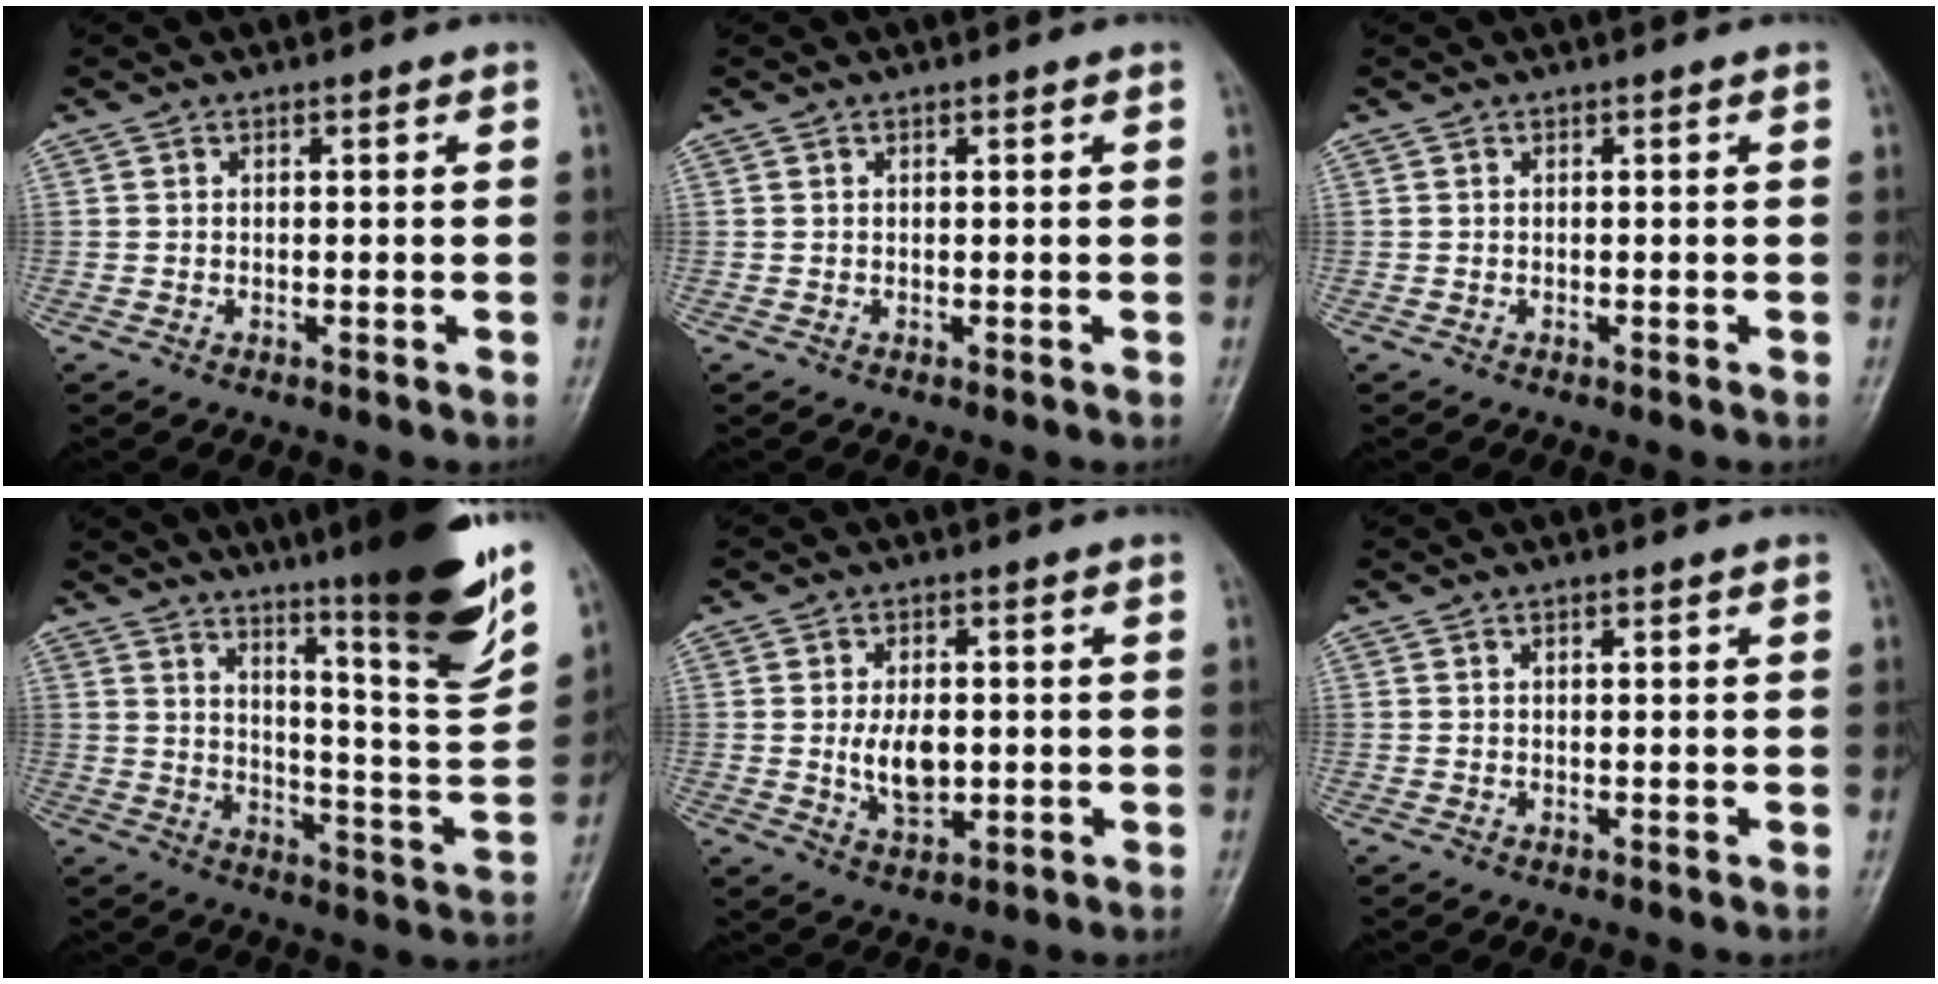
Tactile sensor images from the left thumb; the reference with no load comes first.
{"total": 0.5, "force": [0.3, 0.2, 0.4], "torque": [-0.006, -0.001, 0.004]}
{"total": 0.0}
{"total": 22.9, "force": [14.9, 2.6, 17.2], "torque": [-0.221, -0.076, 0.218]}
{"total": 6.8, "force": [0.0, 4.0, 5.5], "torque": [-0.086, -0.007, 0.006]}
{"total": 0.8, "force": [0.5, 0.3, 0.6], "torque": [-0.007, -0.001, 0.007]}